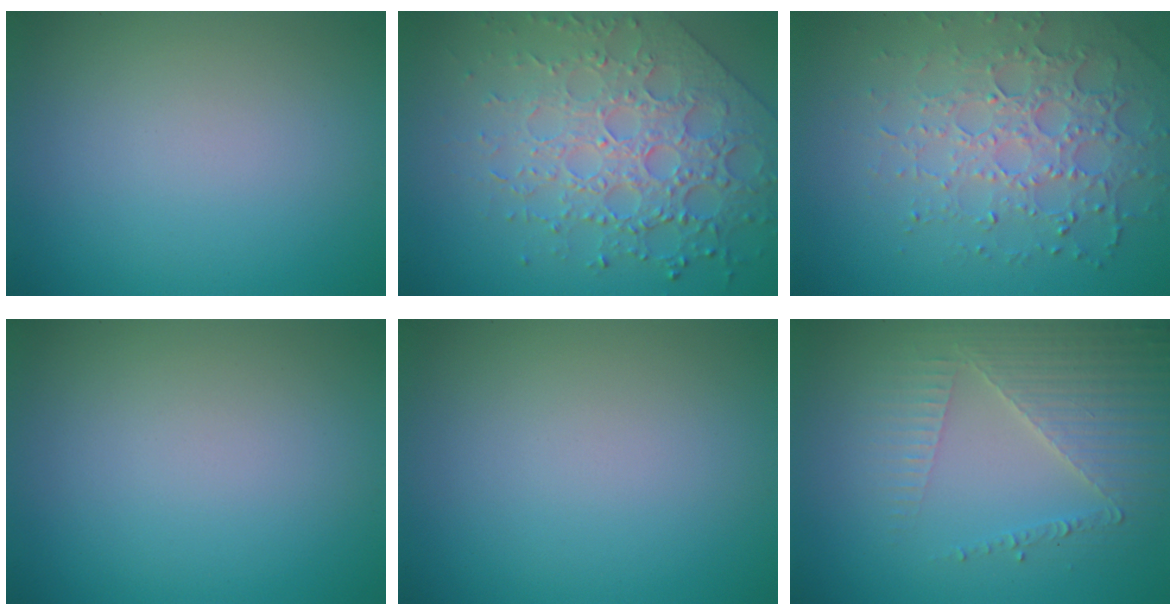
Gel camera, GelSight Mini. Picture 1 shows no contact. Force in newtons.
{"total": 7.2, "press": 5.4, "slide": 4.8}
{"total": 4.8, "press": 4.2, "slide": 2.4}
{"total": 0.0}
{"total": 0.0}
{"total": 3.8, "press": 3.7, "slide": 0.6}